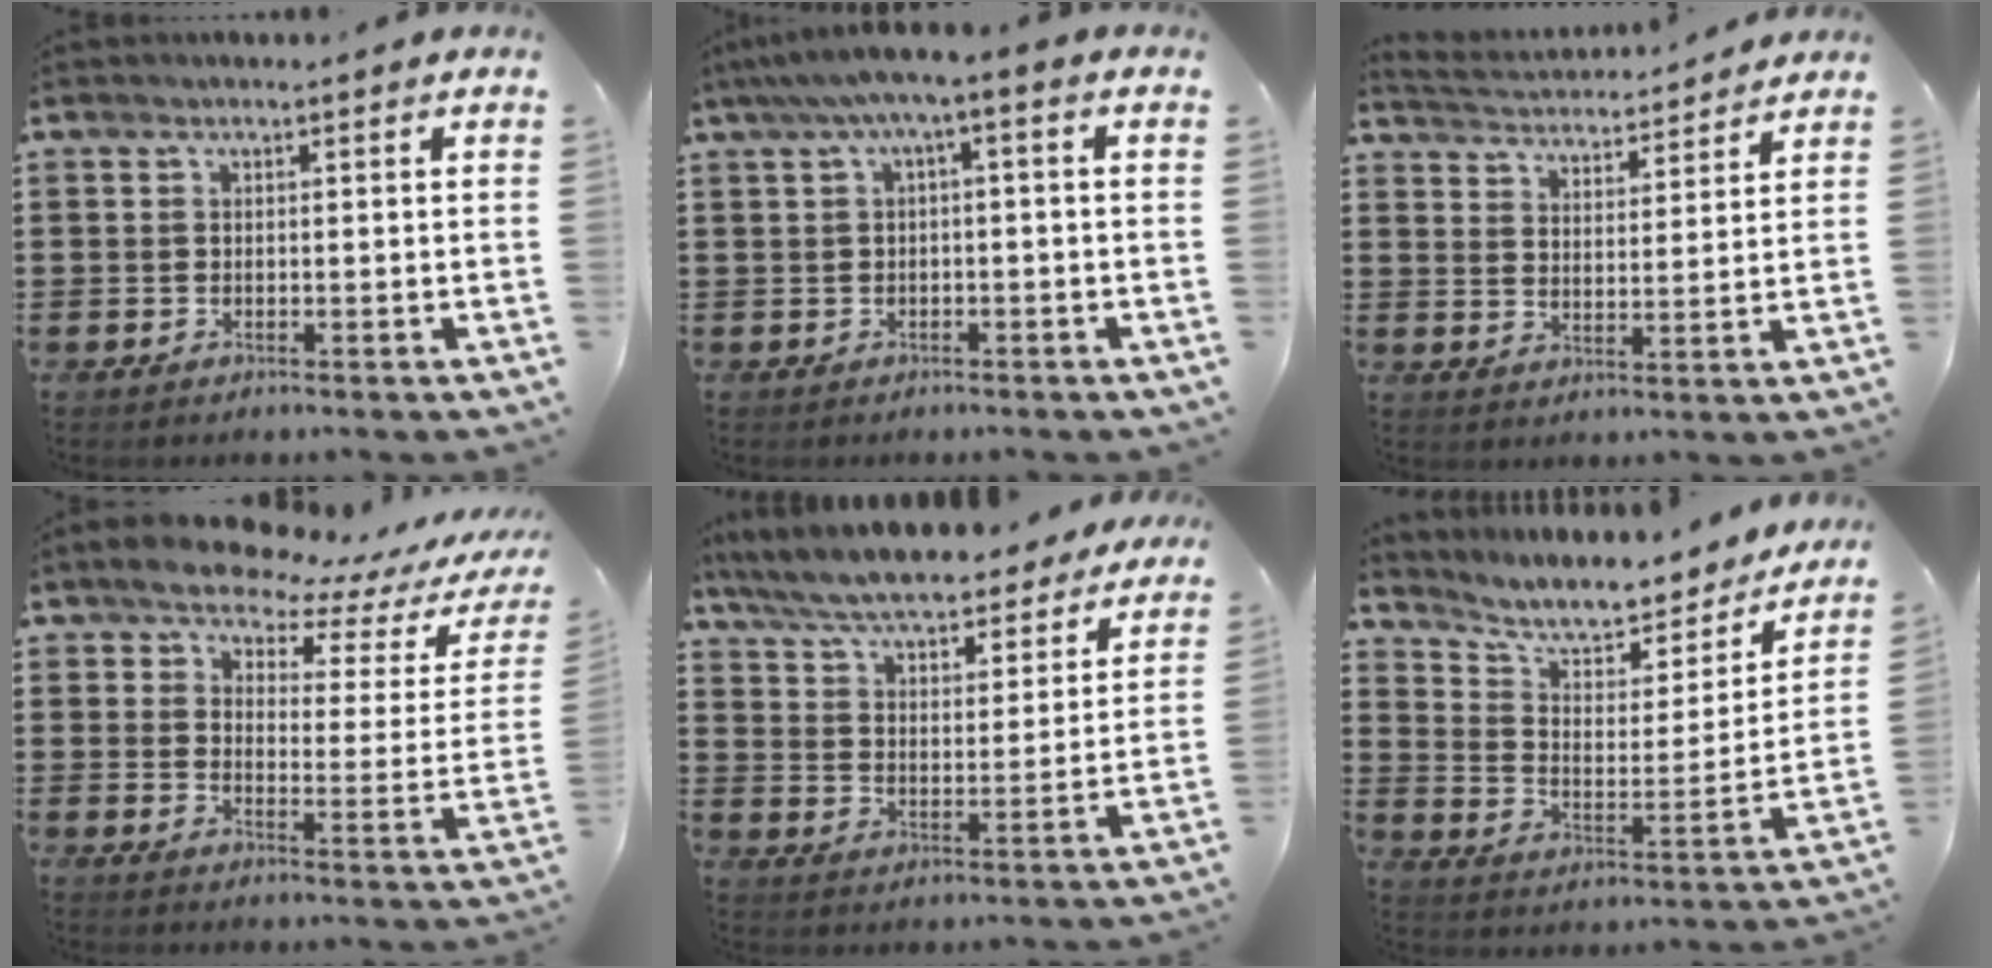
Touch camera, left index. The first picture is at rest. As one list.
[{"total": 3.4, "force": [-1.4, 0.5, 3.1], "torque": [-0.055, 0.003, -0.031]}, {"total": 3.6, "force": [3.5, -0.2, -0.3], "torque": [-0.015, -0.028, 0.058]}, {"total": 7.2, "force": [6.6, 1.7, 2.3], "torque": [-0.068, -0.043, 0.113]}, {"total": 7.7, "force": [7.2, 0.6, 2.8], "torque": [-0.085, -0.042, 0.126]}, {"total": 8.1, "force": [7.1, 2.0, 3.5], "torque": [-0.086, -0.050, 0.116]}]